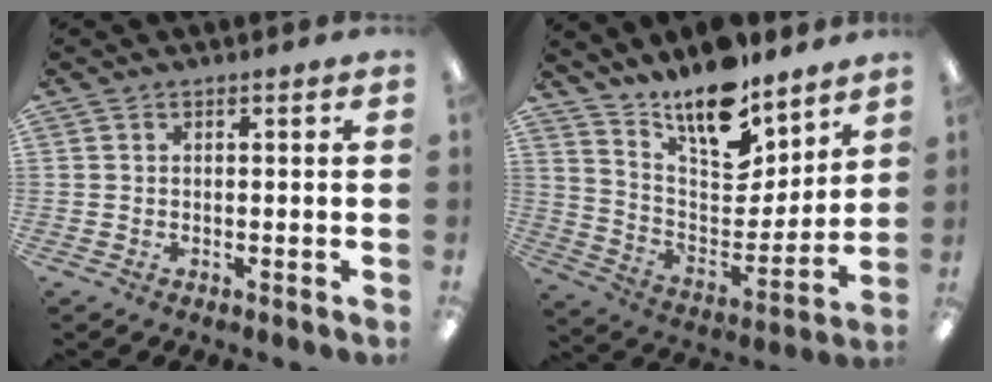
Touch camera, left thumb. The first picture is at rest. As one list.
[{"total": 15.8, "force": [13.3, 5.2, 6.8], "torque": [-0.123, -0.110, 0.236]}]